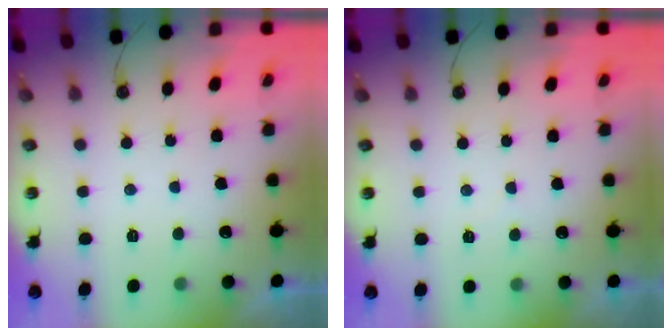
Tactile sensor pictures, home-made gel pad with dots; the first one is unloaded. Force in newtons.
{"total": 2.8, "press": 2.7, "slide": 0.5}